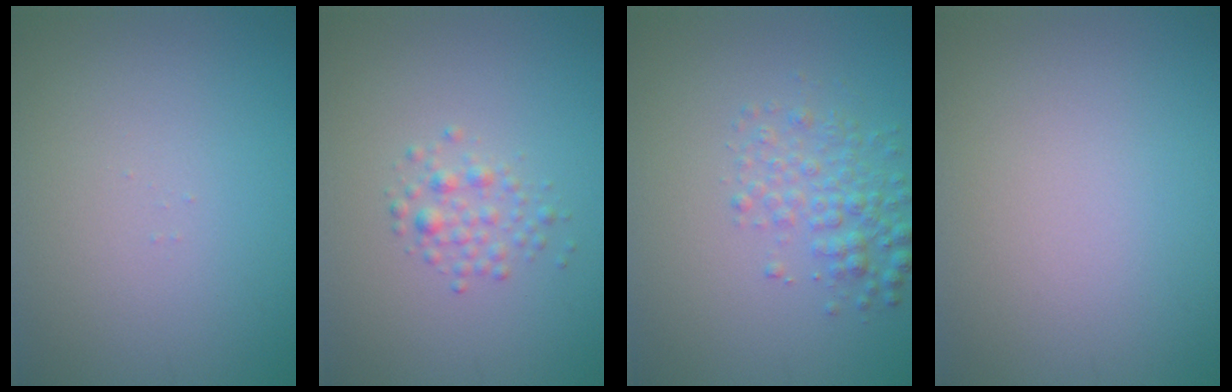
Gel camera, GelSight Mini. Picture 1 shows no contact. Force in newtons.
{"total": 1.6, "press": 1.6, "slide": 0.0}
{"total": 2.8, "press": 2.8, "slide": 0.1}
{"total": 0.0}